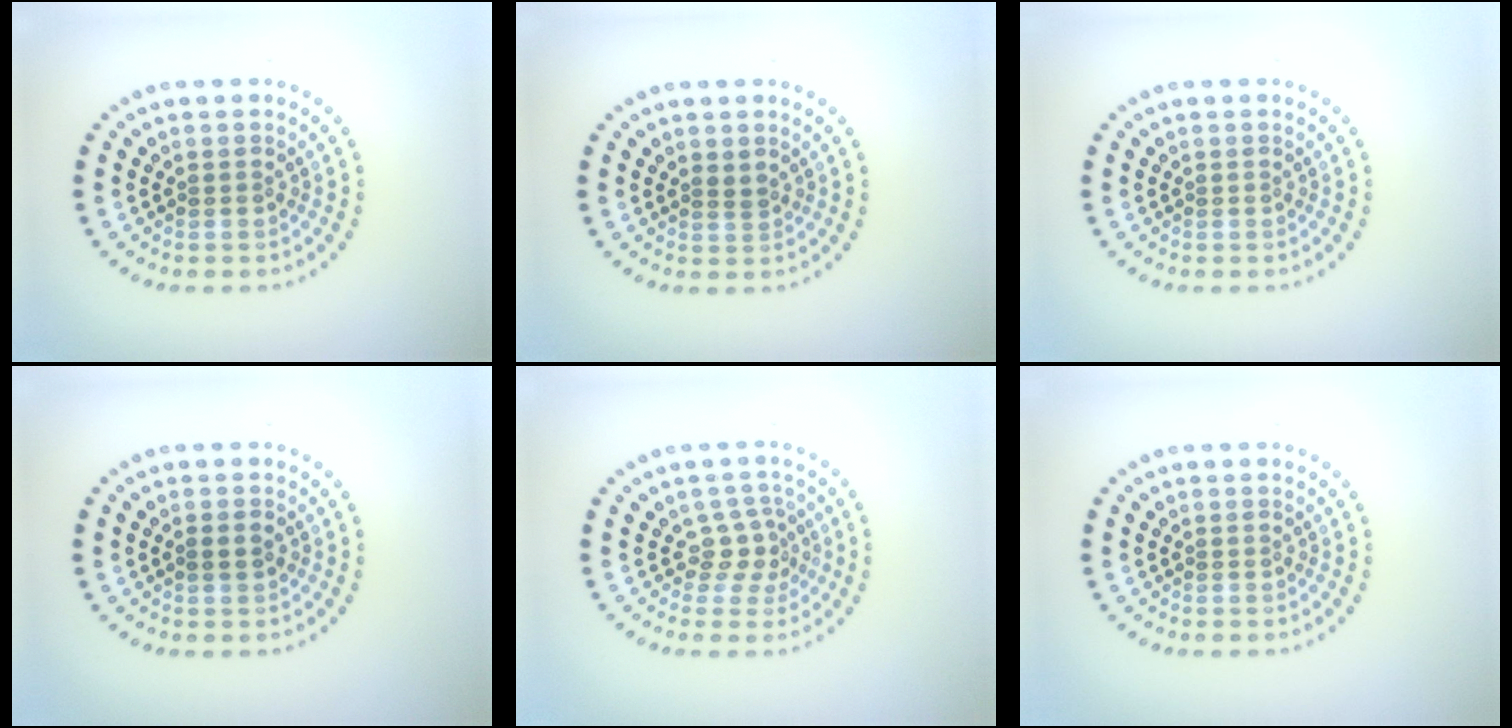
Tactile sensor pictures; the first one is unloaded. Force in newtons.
{"total": 0.7, "press": 0.5, "slide": 0.5}
{"total": 0.0}
{"total": 1.1, "press": 1.1, "slide": 0.2}
{"total": 2.2, "press": 1.5, "slide": 1.7}
{"total": 0.0}